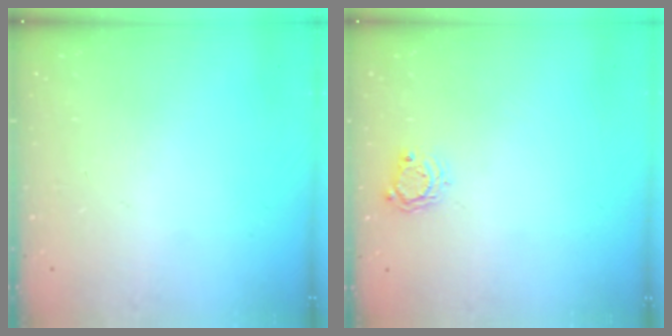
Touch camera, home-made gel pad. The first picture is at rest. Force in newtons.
{"total": 4.9, "press": 4.9, "slide": 0.2}